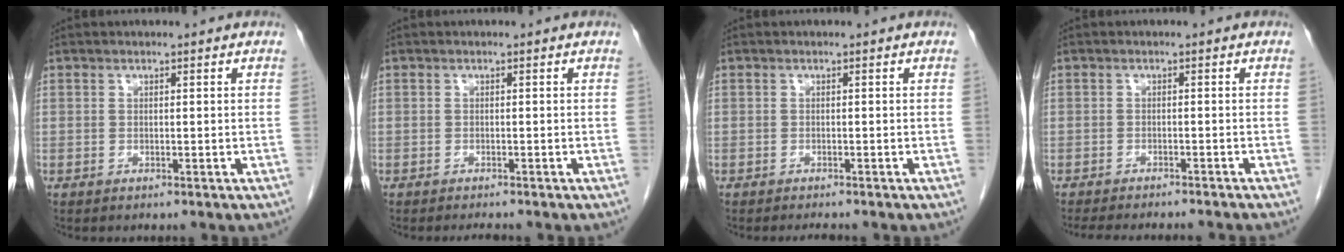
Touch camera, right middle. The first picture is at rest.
{"total": 1.3, "force": [-1.2, 0.0, 0.4], "torque": [-0.012, -0.007, -0.014]}
{"total": 1.3, "force": [-1.2, 0.0, 0.4], "torque": [-0.011, -0.006, -0.014]}
{"total": 11.5, "force": [-10.5, 1.1, 4.7], "torque": [-0.054, -0.015, -0.131]}